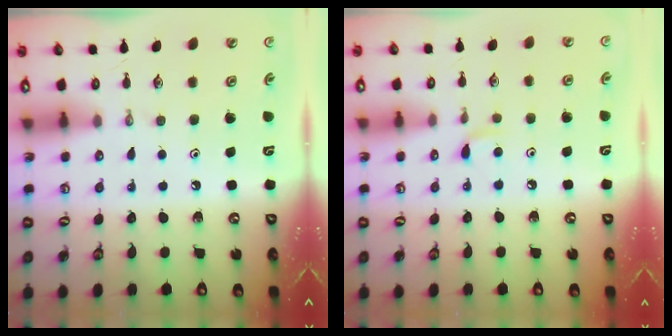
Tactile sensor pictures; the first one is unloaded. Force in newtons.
{"total": 4.5, "press": 4.5, "slide": 0.7}